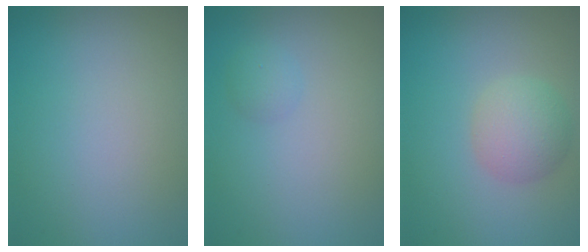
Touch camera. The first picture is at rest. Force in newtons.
{"total": 1.1, "press": 1.1, "slide": 0.1}
{"total": 3.5, "press": 3.5, "slide": 0.1}